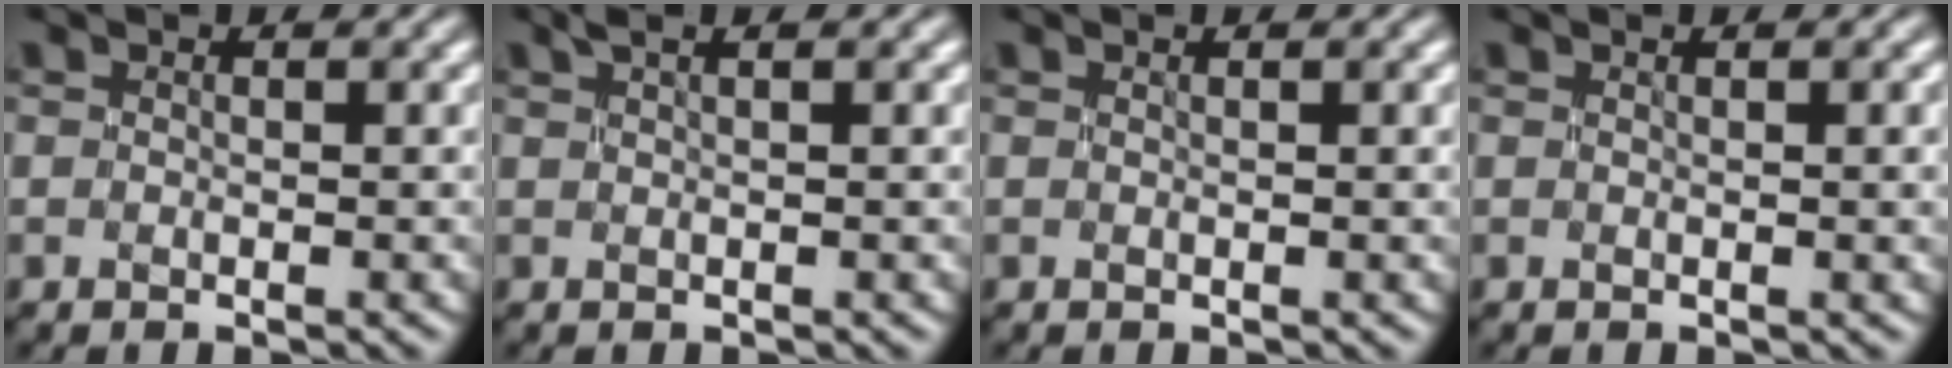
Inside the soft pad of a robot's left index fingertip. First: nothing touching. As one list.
[{"total": 1.0, "force": [0.6, 0.0, 0.8], "torque": [-0.015, 0.005, 0.010]}, {"total": 0.0}, {"total": 1.7, "force": [0.0, 0.5, 1.7], "torque": [-0.019, -0.001, 0.000]}]